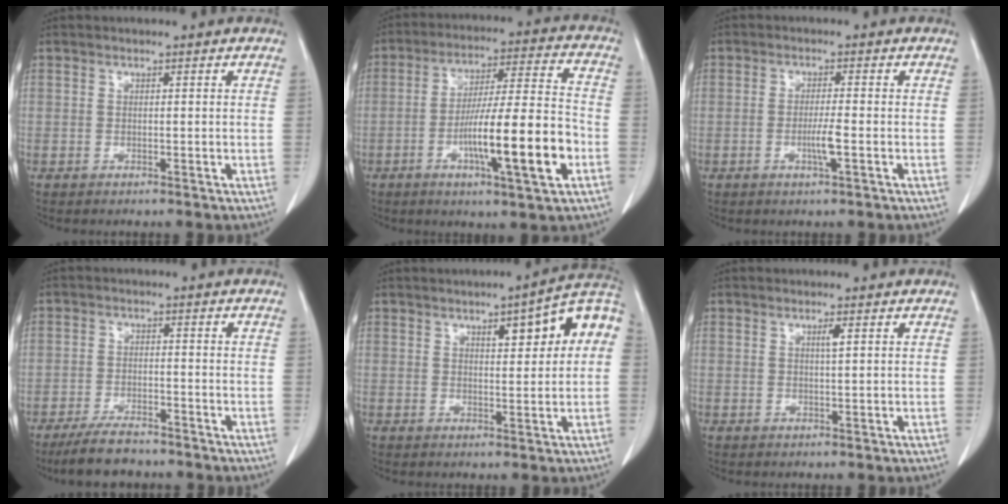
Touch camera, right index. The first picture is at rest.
{"total": 15.6, "force": [-5.0, 0.9, 14.7], "torque": [-0.247, 0.002, -0.079]}
{"total": 3.1, "force": [-0.9, -0.1, 3.0], "torque": [-0.057, -0.003, -0.016]}
{"total": 6.3, "force": [-5.4, 1.7, 2.8], "torque": [-0.053, -0.011, -0.095]}
{"total": 9.6, "force": [2.8, 2.2, 8.9], "torque": [-0.120, 0.029, 0.034]}
{"total": 1.2, "force": [0.5, -0.1, 1.1], "torque": [-0.020, -0.001, 0.008]}